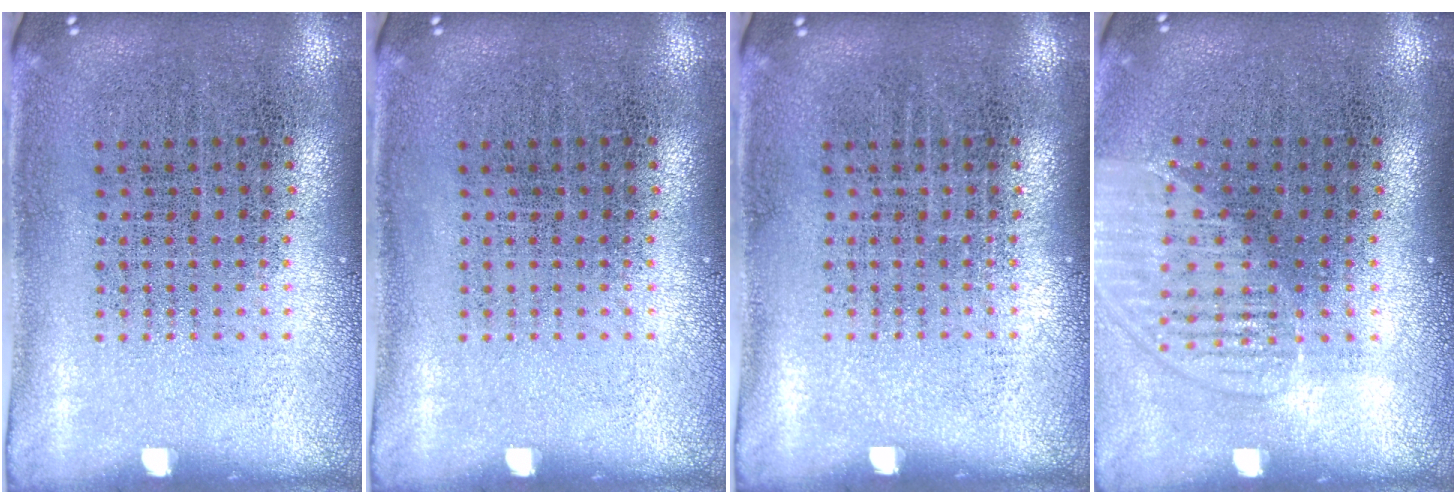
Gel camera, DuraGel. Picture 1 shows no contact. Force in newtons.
{"total": 0.0}
{"total": 0.0}
{"total": 1.4, "press": 1.2, "slide": 0.7}